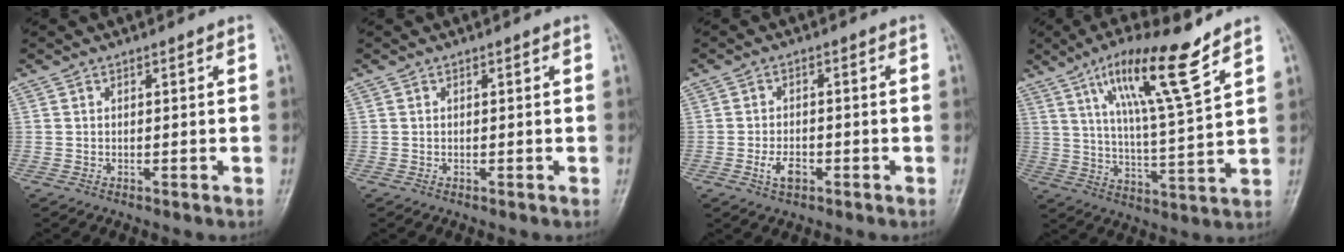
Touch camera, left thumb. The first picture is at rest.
{"total": 0.0}
{"total": 3.7, "force": [-1.6, 2.1, 2.7], "torque": [-0.048, 0.008, -0.027]}
{"total": 14.5, "force": [9.1, 1.4, 11.3], "torque": [-0.196, -0.045, 0.162]}